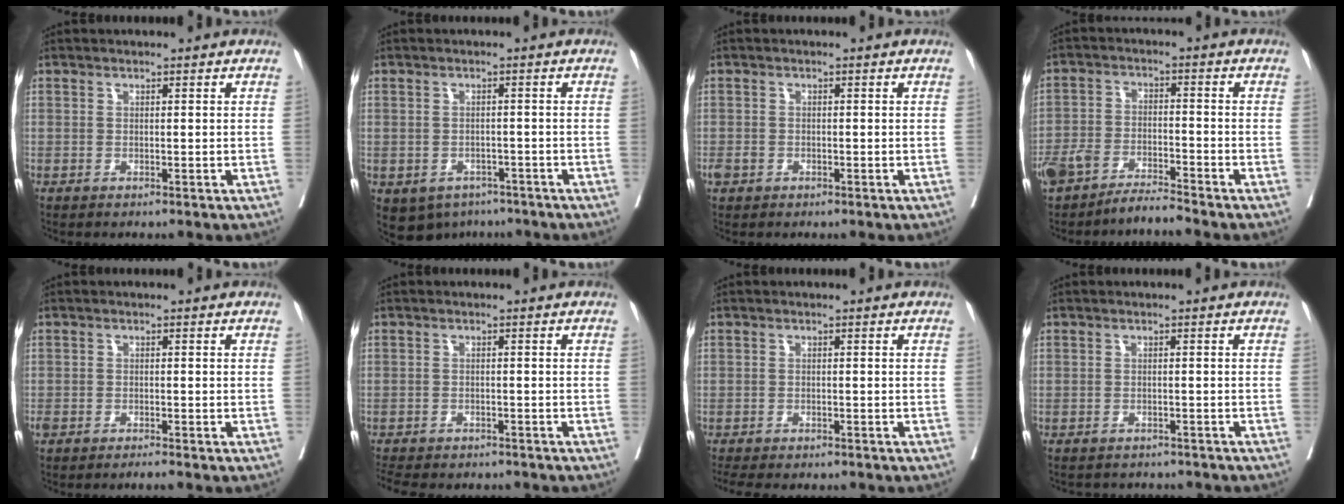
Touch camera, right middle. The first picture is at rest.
{"total": 8.4, "force": [-5.0, 6.4, 2.3], "torque": [-0.060, -0.003, -0.061]}
{"total": 1.5, "force": [-0.7, 1.2, 0.7], "torque": [-0.015, 0.003, -0.011]}
{"total": 5.7, "force": [-5.2, 0.7, 2.2], "torque": [-0.045, 0.003, -0.095]}
{"total": 1.9, "force": [-1.6, 0.2, 1.0], "torque": [-0.023, -0.002, -0.030]}
{"total": 10.8, "force": [-9.5, 3.4, 3.8], "torque": [-0.083, -0.009, -0.123]}
{"total": 7.9, "force": [-6.9, 2.2, 3.2], "torque": [-0.048, -0.006, -0.095]}
{"total": 7.5, "force": [-7.0, 2.1, 1.4], "torque": [-0.021, -0.001, -0.079]}